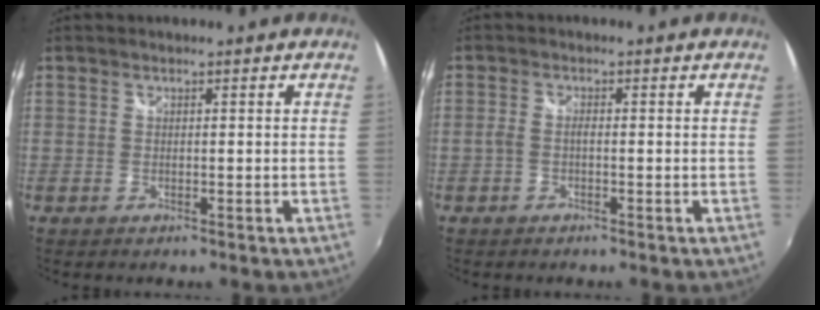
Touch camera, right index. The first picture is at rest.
{"total": 1.4, "force": [-0.6, 0.3, 1.2], "torque": [-0.028, 0.001, -0.013]}